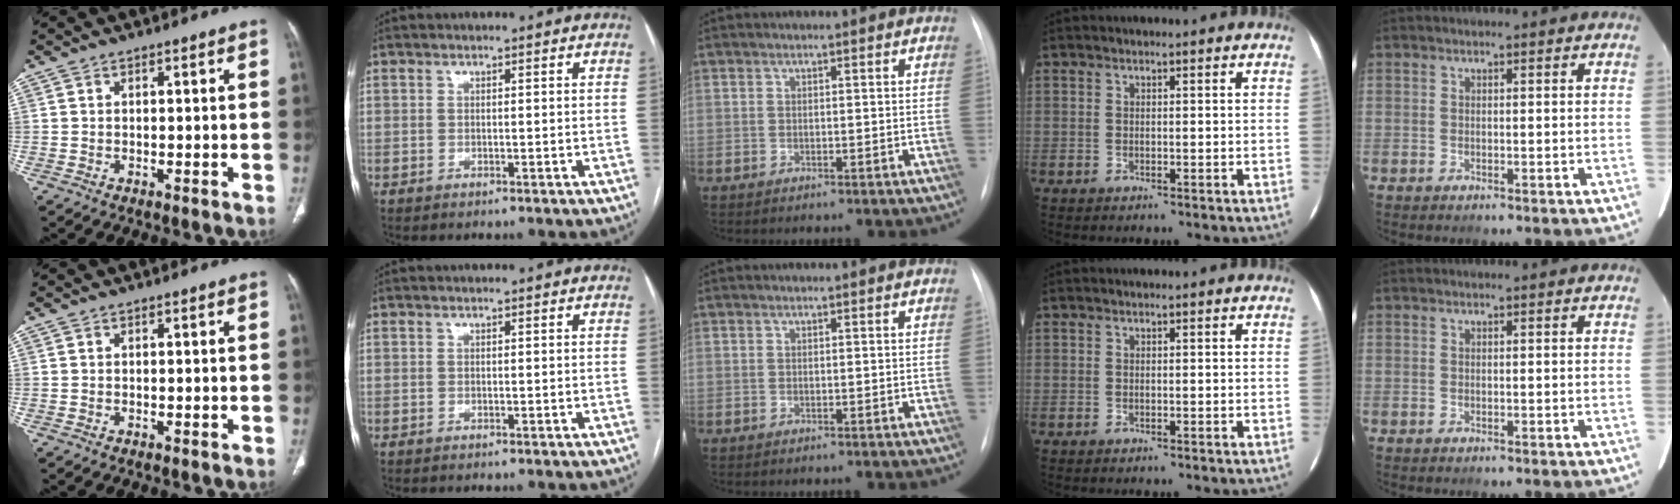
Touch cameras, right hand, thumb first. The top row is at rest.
{}